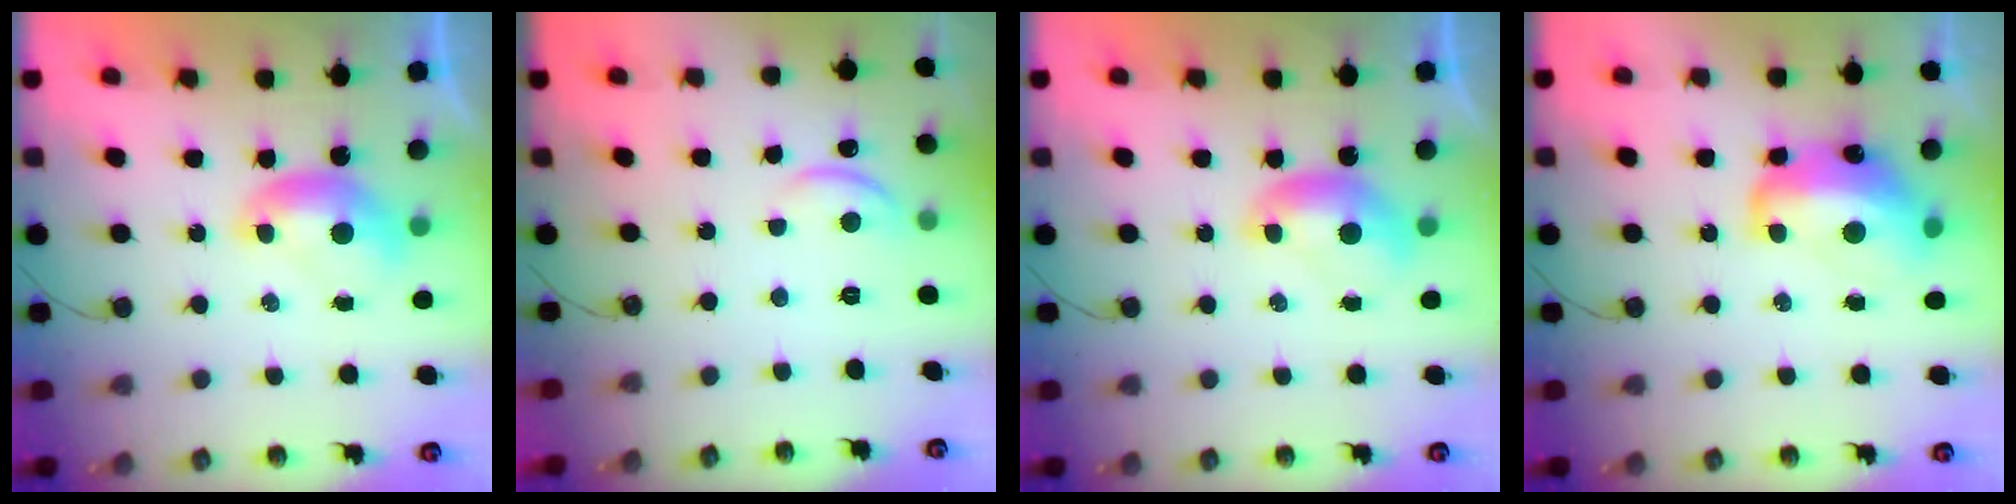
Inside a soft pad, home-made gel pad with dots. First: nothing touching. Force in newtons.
{"total": 2.8, "press": 2.7, "slide": 0.4}
{"total": 0.0}
{"total": 7.9, "press": 7.8, "slide": 1.2}